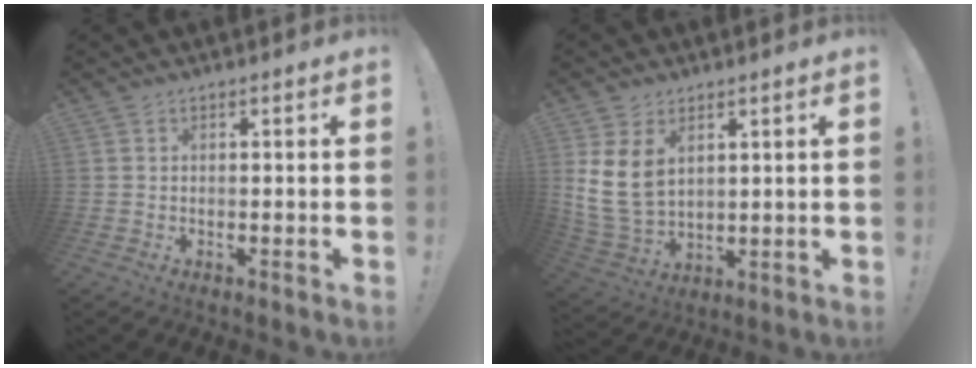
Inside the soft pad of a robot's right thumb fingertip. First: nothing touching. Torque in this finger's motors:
{"motor_torque": [0.76, 0.82, 0.72, -0.31, 0.32]}